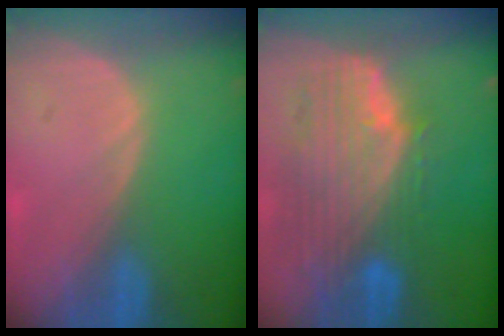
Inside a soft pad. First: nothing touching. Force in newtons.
{"total": 11.1, "press": 9.5, "slide": 5.7}